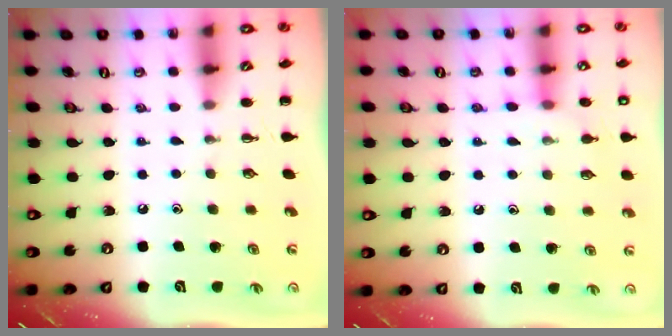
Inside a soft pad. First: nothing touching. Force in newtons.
{"total": 8.0, "press": 7.8, "slide": 1.6}